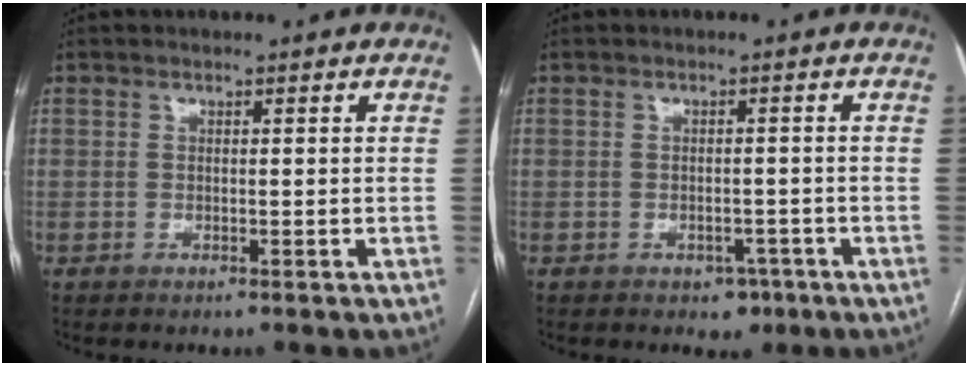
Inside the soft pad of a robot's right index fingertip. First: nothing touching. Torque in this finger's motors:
{"motor_torque": [0.30, -0.13, 0.07, 0.00]}